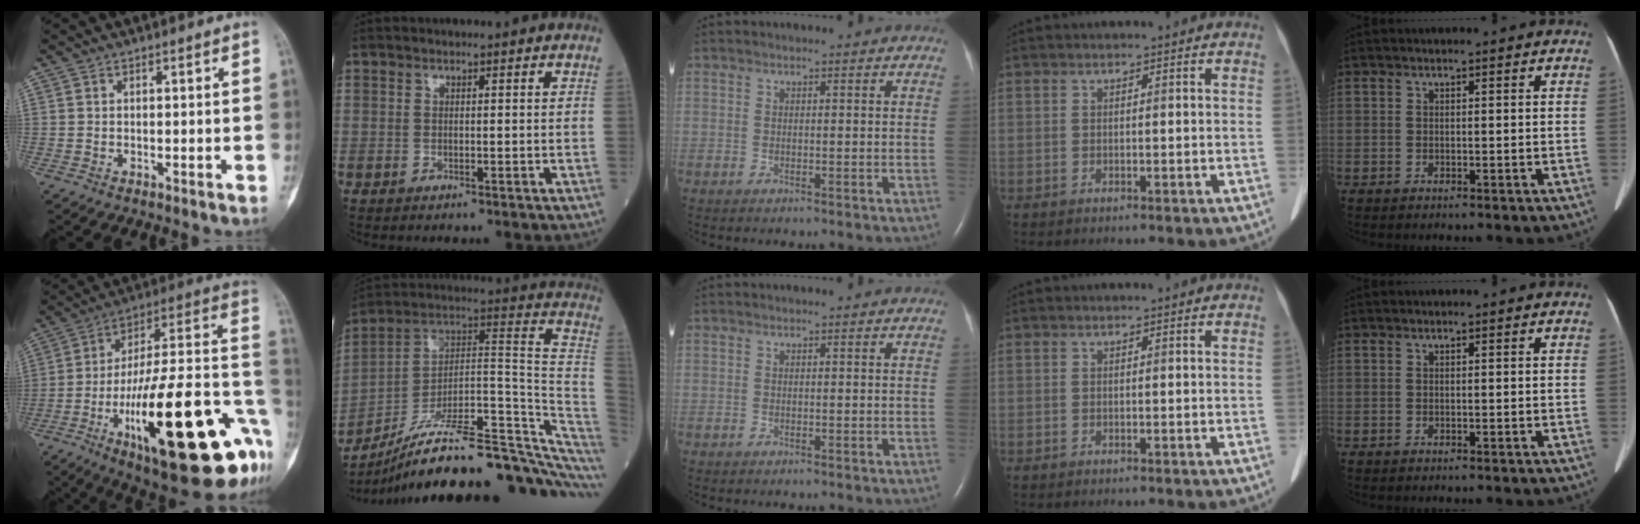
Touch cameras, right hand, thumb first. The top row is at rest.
{"thumb": {"total": 34.5, "force": [-11.8, 9.7, 30.9], "torque": [-0.405, 0.033, -0.172]}, "index": {"total": 25.5, "force": [-18.6, 3.9, 17.1], "torque": [-0.171, 0.054, -0.283]}}